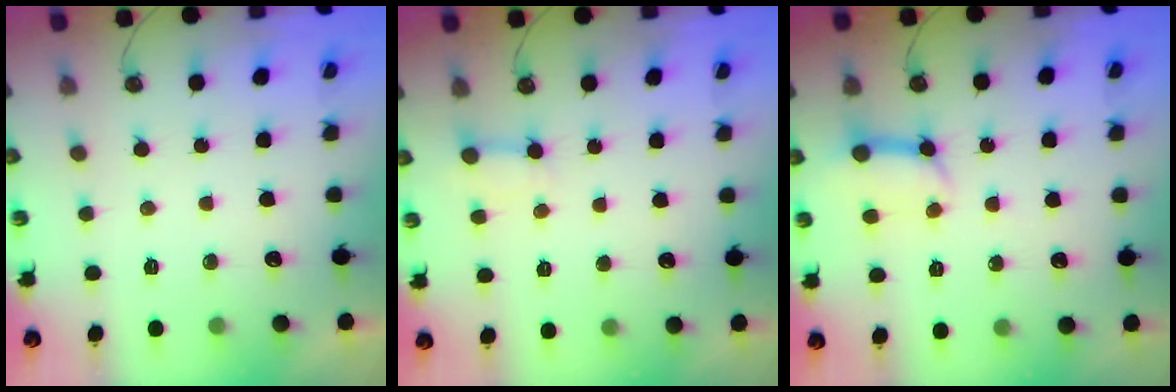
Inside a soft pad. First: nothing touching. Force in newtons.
{"total": 3.0, "press": 3.0, "slide": 0.4}
{"total": 9.1, "press": 9.0, "slide": 1.2}